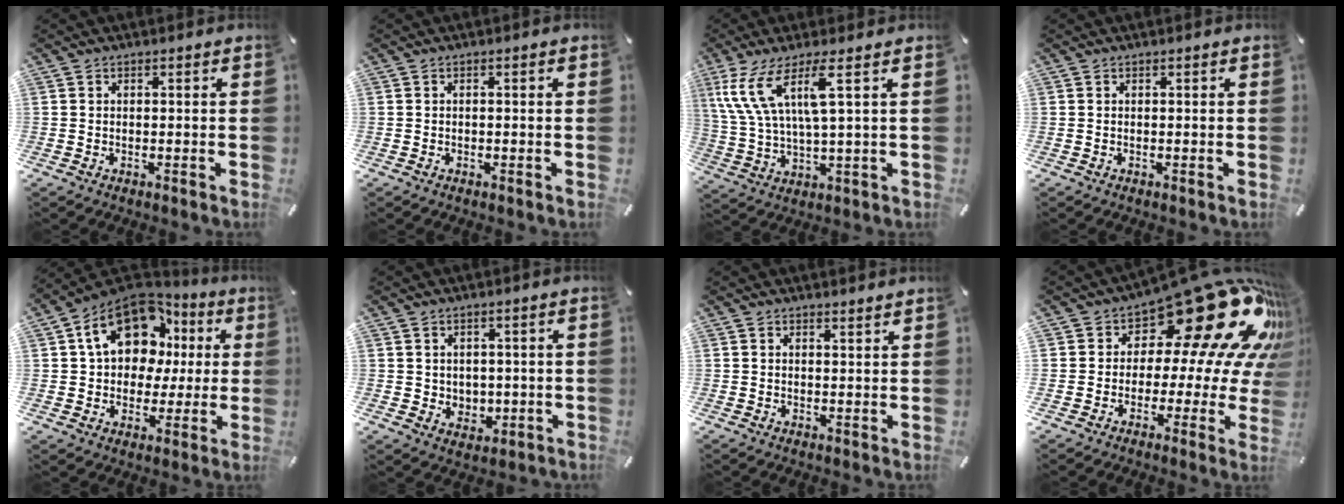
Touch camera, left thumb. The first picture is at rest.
{"total": 0.6, "force": [-0.3, 0.1, 0.6], "torque": [-0.010, -0.003, -0.003]}
{"total": 11.1, "force": [5.0, 2.7, 9.5], "torque": [-0.209, 0.000, 0.088]}
{"total": 0.0}
{"total": 16.6, "force": [6.7, 12.1, 9.2], "torque": [-0.168, -0.022, 0.126]}
{"total": 3.7, "force": [0.9, 3.5, 0.2], "torque": [0.010, -0.007, 0.013]}
{"total": 1.2, "force": [1.2, 0.0, 0.0], "torque": [-0.001, -0.004, 0.023]}
{"total": 24.6, "force": [13.2, 11.1, 17.6], "torque": [-0.225, -0.113, 0.229]}